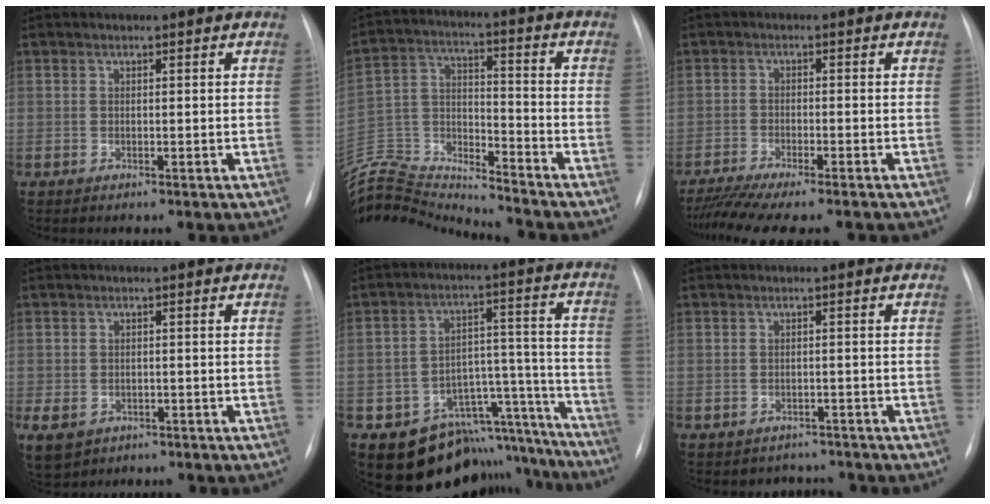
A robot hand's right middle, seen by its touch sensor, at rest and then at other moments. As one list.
[{"total": 17.7, "force": [-17.5, 0.6, 2.7], "torque": [-0.060, 0.036, -0.302]}, {"total": 11.4, "force": [-10.0, 0.6, 5.5], "torque": [-0.077, -0.014, -0.151]}, {"total": 9.2, "force": [-4.3, 7.4, 3.6], "torque": [-0.104, -0.001, -0.053]}, {"total": 15.9, "force": [-13.5, 8.0, 2.8], "torque": [-0.006, 0.092, -0.173]}, {"total": 3.0, "force": [-2.5, 1.5, -0.5], "torque": [0.001, 0.014, -0.033]}]